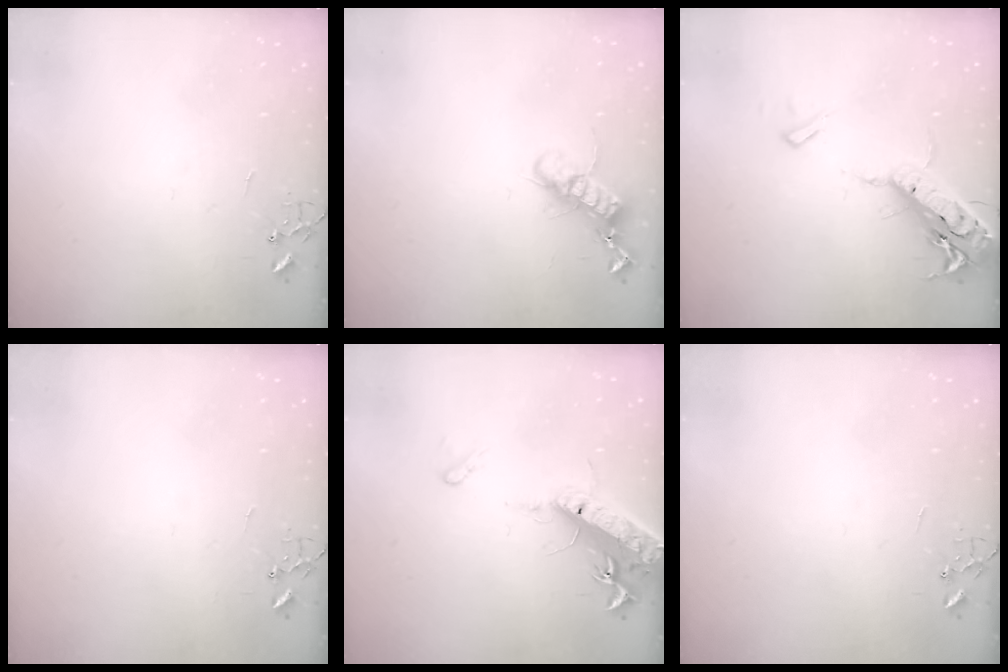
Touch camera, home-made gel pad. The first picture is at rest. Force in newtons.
{"total": 12.8, "press": 12.8, "slide": 0.8}
{"total": 19.4, "press": 19.0, "slide": 4.2}
{"total": 0.0}
{"total": 16.9, "press": 16.5, "slide": 3.9}
{"total": 0.0}